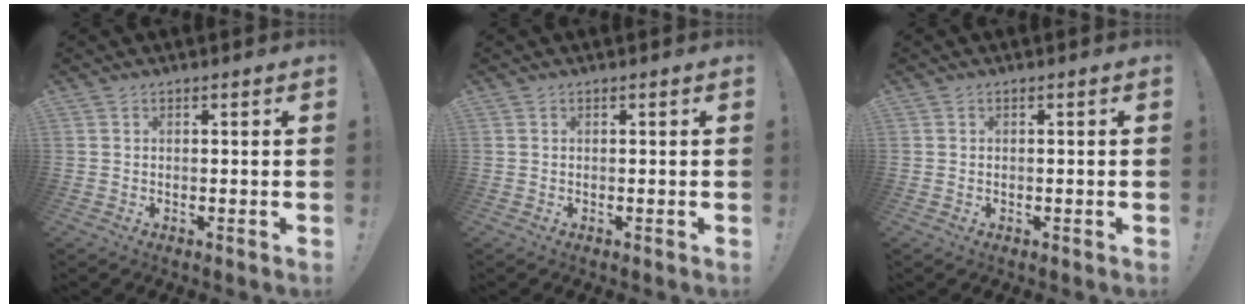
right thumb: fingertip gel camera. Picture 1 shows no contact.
{"total": 0.0}
{"total": 0.0}